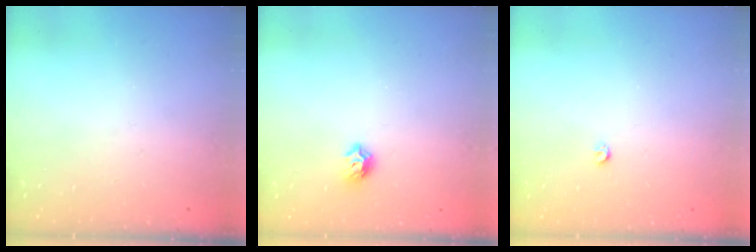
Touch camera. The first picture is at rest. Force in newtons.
{"total": 6.3, "press": 6.2, "slide": 0.9}
{"total": 2.8, "press": 2.8, "slide": 0.5}